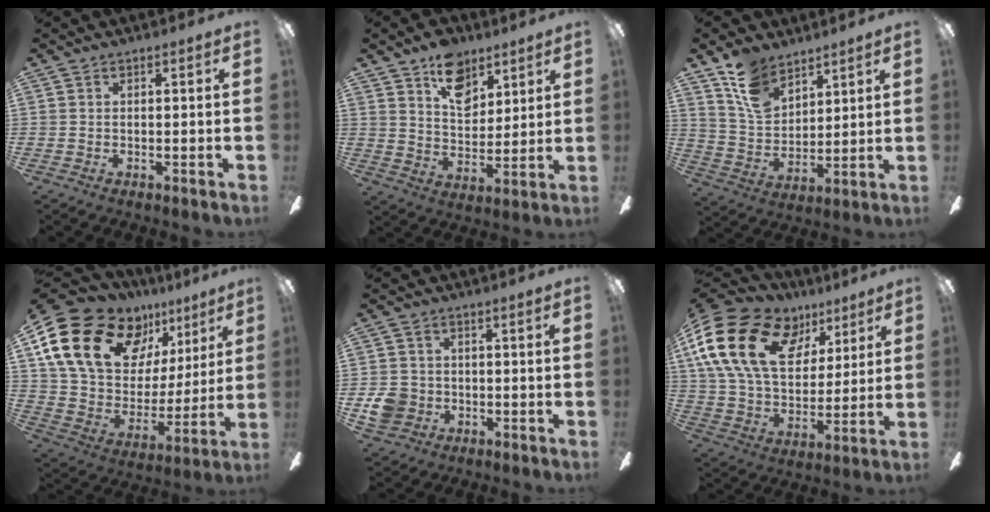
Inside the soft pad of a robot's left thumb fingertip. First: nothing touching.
{"total": 12.1, "force": [7.7, 7.5, 5.7], "torque": [-0.071, -0.033, 0.137]}
{"total": 12.1, "force": [8.7, 7.0, 4.6], "torque": [-0.108, -0.034, 0.174]}
{"total": 23.6, "force": [13.7, 14.5, 12.7], "torque": [-0.236, -0.072, 0.260]}
{"total": 6.4, "force": [-1.6, 5.7, 2.3], "torque": [-0.047, 0.012, -0.028]}
{"total": 23.2, "force": [9.9, 15.2, 14.4], "torque": [-0.286, -0.026, 0.176]}